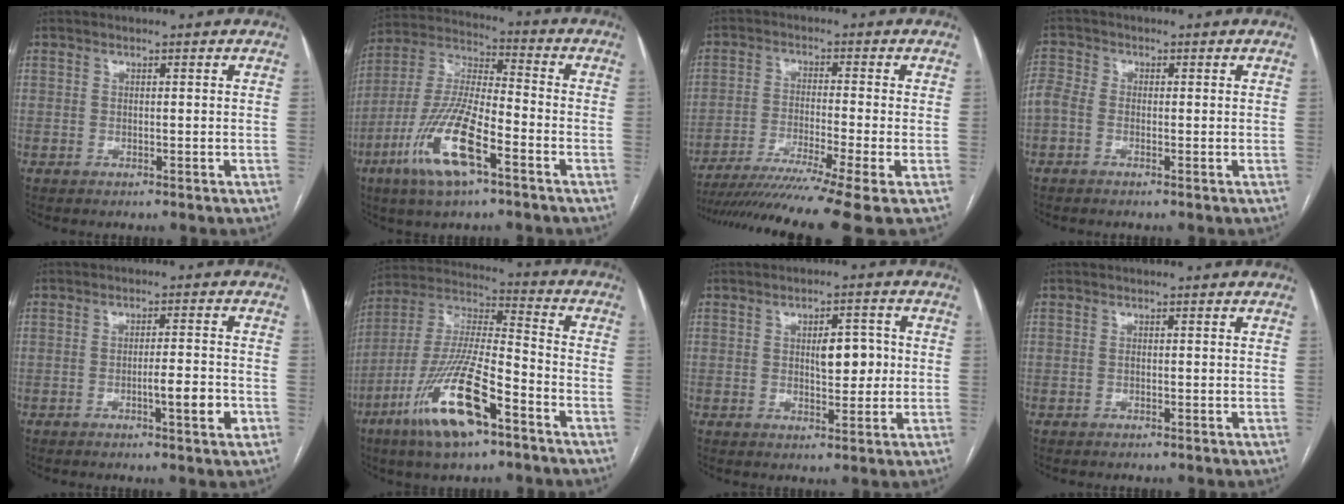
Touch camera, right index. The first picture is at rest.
{"total": 14.8, "force": [-7.0, 3.1, 12.6], "torque": [-0.265, -0.010, -0.130]}
{"total": 14.6, "force": [-11.4, -2.3, 8.8], "torque": [-0.140, -0.037, -0.186]}
{"total": 4.0, "force": [-0.8, 2.8, 2.7], "torque": [-0.082, 0.020, -0.022]}
{"total": 4.9, "force": [-1.7, 0.4, 4.6], "torque": [-0.067, -0.001, -0.025]}
{"total": 17.2, "force": [-9.1, 3.5, 14.2], "torque": [-0.297, -0.021, -0.164]}
{"total": 5.2, "force": [0.5, 2.2, 4.7], "torque": [-0.065, 0.007, 0.011]}
{"total": 0.0}